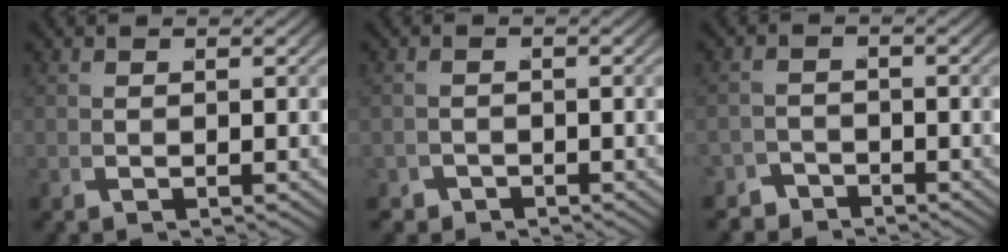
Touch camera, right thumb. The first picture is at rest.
{"total": 1.7, "force": [-1.6, 0.7, -0.3], "torque": [0.012, -0.013, -0.023]}
{"total": 2.8, "force": [-2.6, 0.9, -0.3], "torque": [0.018, -0.013, -0.046]}